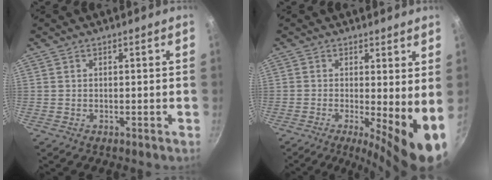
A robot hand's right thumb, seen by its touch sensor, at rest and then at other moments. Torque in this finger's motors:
{"motor_torque": [0.55, 0.68, 0.26, -0.21, 0.07]}